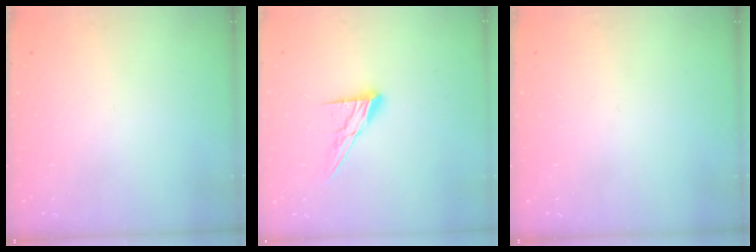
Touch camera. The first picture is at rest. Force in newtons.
{"total": 9.8, "press": 9.8, "slide": 0.5}
{"total": 0.0}